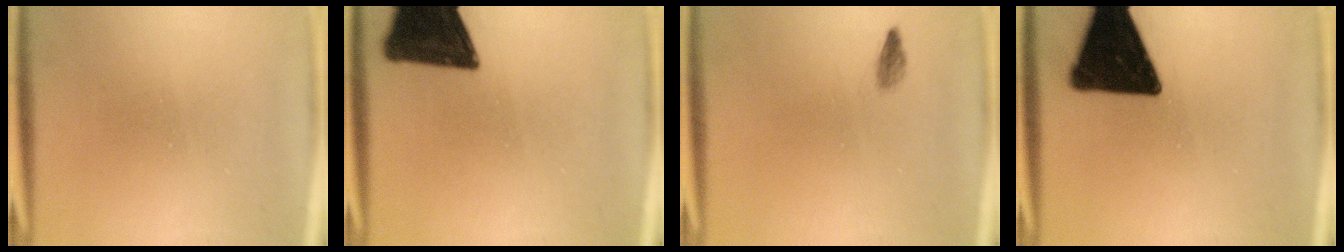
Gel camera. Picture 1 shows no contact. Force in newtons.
{"total": 15.5}
{"total": 0.9}
{"total": 17.8}